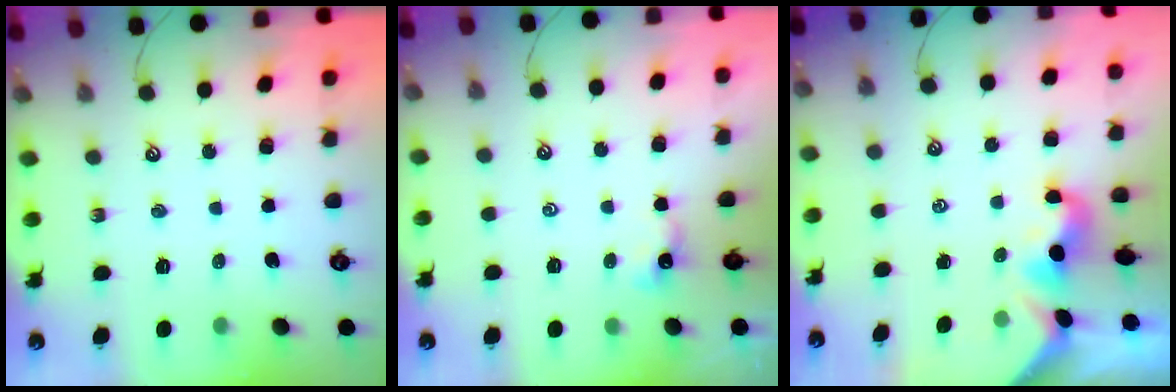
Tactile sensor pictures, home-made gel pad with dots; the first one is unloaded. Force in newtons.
{"total": 2.9, "press": 2.9, "slide": 0.1}
{"total": 1.5, "press": 1.4, "slide": 0.5}